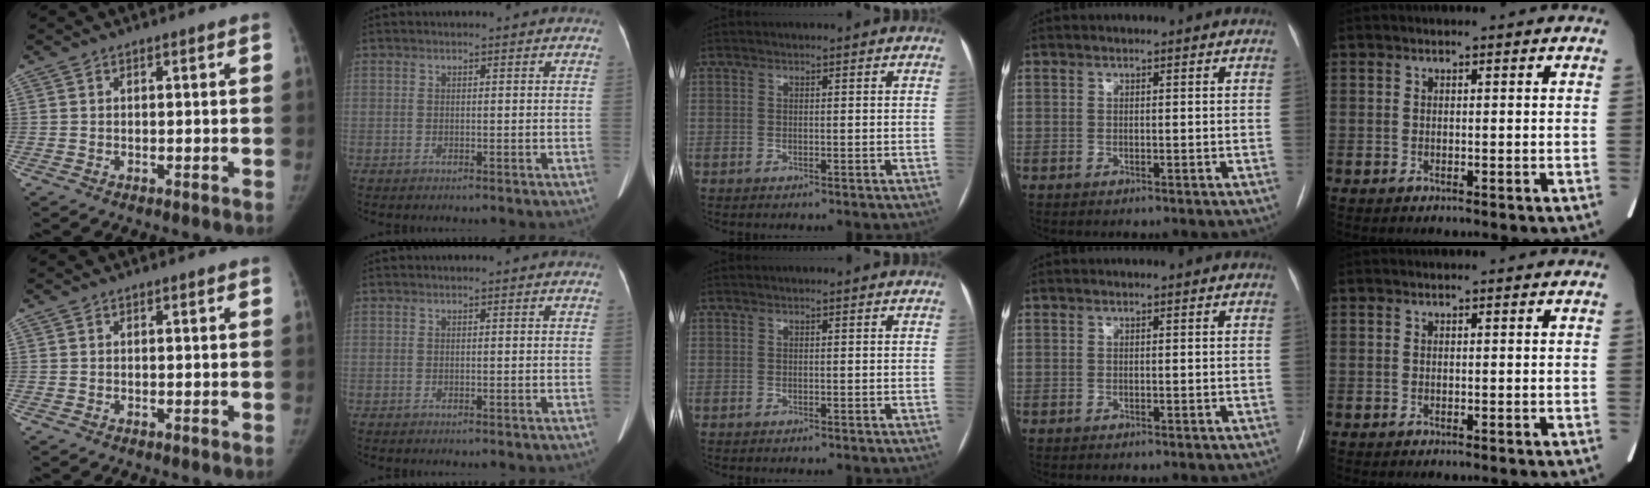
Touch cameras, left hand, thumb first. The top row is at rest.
{}